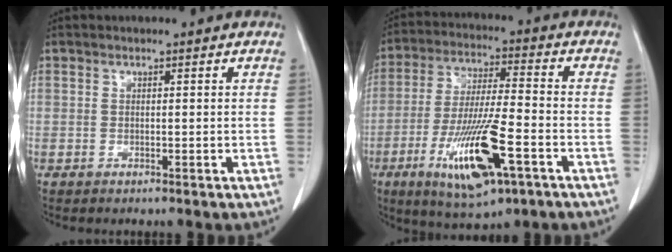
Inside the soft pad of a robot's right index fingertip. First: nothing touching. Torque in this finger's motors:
{"motor_torque": [1.29, -0.85, 0.58, 0.17]}